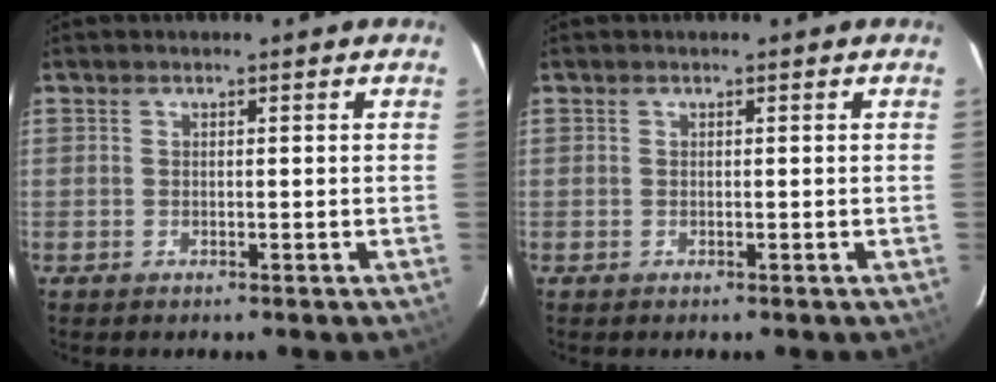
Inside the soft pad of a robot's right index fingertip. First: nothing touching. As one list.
[{"total": 0.0}]